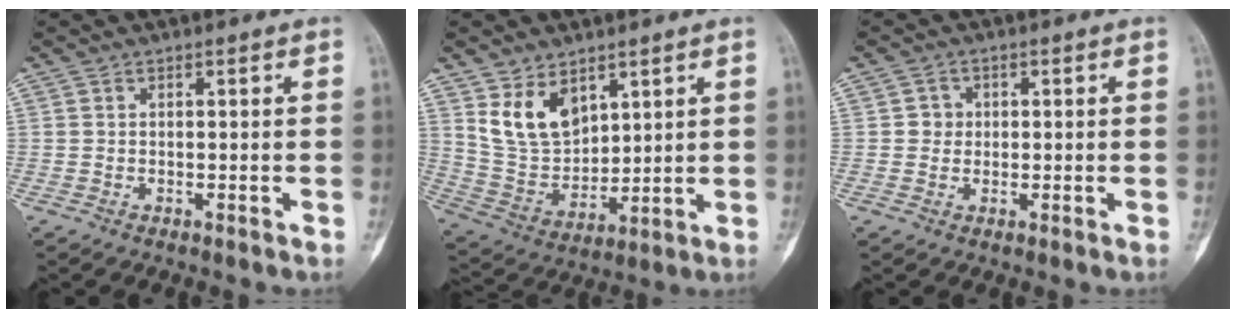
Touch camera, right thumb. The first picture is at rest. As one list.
[{"total": 11.0, "force": [5.9, 7.1, 6.0], "torque": [-0.084, -0.035, 0.132]}, {"total": 2.5, "force": [0.2, 2.4, 0.7], "torque": [0.007, 0.006, -0.001]}]